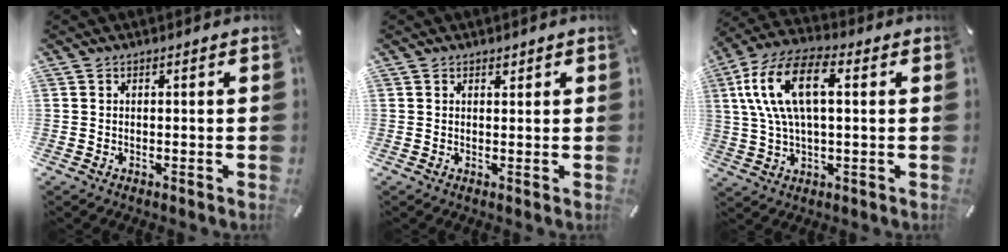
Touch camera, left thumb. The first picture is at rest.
{"total": 0.9, "force": [0.7, 0.7, 0.1], "torque": [0.006, -0.004, 0.011]}
{"total": 14.4, "force": [3.6, 7.1, 12.0], "torque": [-0.267, 0.003, 0.061]}